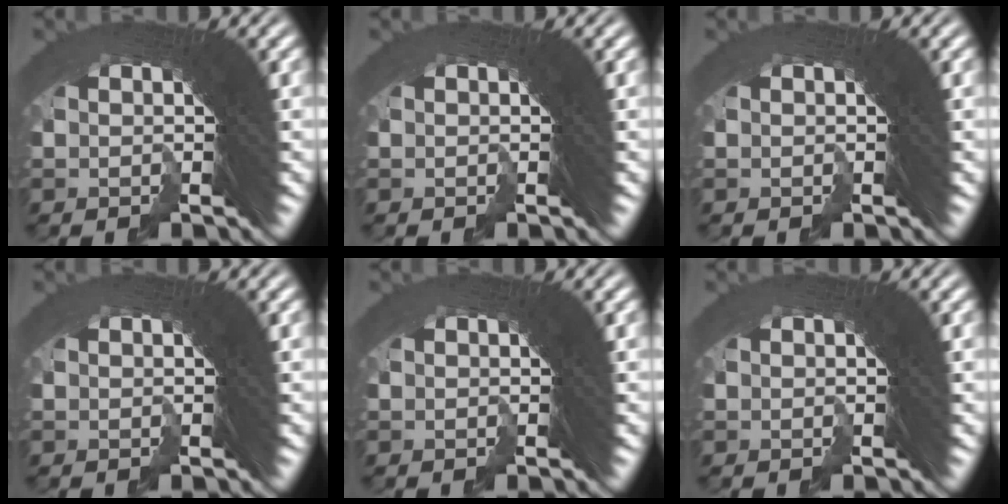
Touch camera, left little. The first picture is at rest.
{"total": 0.0}
{"total": 0.0}
{"total": 0.0}
{"total": 0.0}
{"total": 0.0}